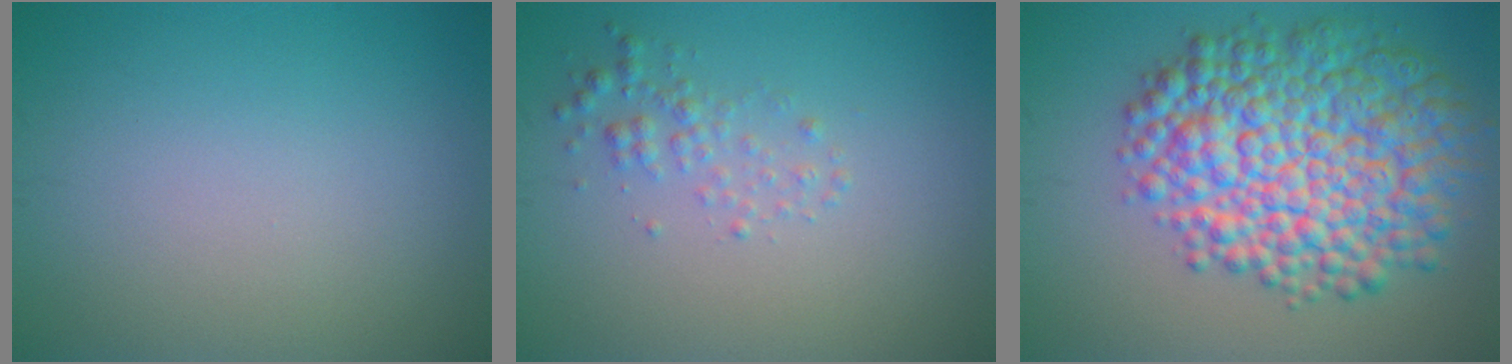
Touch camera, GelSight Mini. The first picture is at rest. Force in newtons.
{"total": 1.7, "press": 1.7, "slide": 0.0}
{"total": 11.6, "press": 11.5, "slide": 0.3}